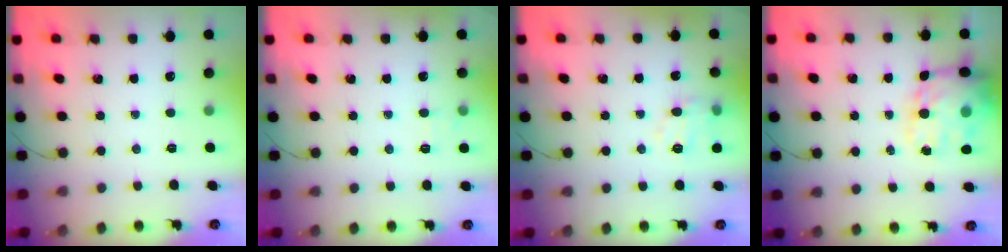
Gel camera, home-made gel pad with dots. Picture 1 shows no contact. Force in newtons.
{"total": 5.2, "press": 4.9, "slide": 1.7}
{"total": 9.8, "press": 9.7, "slide": 1.4}
{"total": 17.3, "press": 16.9, "slide": 3.7}